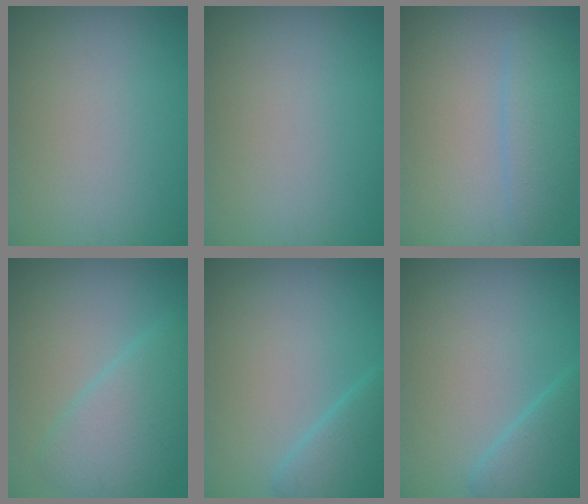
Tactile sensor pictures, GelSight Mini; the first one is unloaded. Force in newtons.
{"total": 0.0}
{"total": 2.9, "press": 2.9, "slide": 0.2}
{"total": 5.0, "press": 5.0, "slide": 0.2}
{"total": 3.0, "press": 3.0, "slide": 0.2}
{"total": 3.0, "press": 3.0, "slide": 0.2}